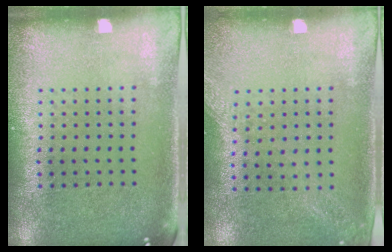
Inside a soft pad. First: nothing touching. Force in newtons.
{"total": 1.4, "press": 1.3, "slide": 0.4}